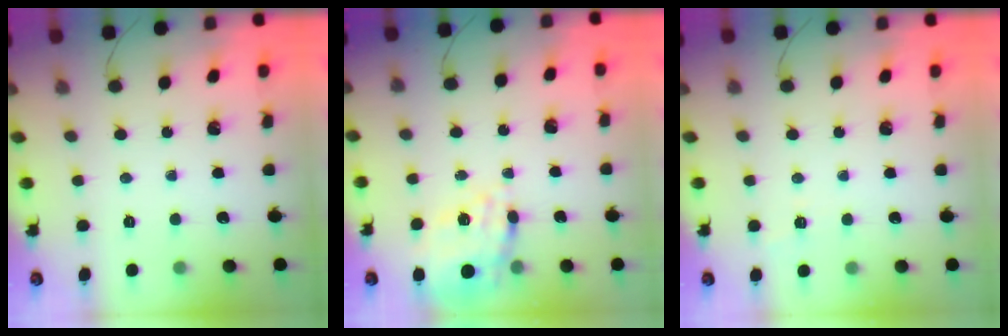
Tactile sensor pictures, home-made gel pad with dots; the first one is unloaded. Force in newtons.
{"total": 11.4, "press": 10.8, "slide": 3.9}
{"total": 1.9, "press": 1.3, "slide": 1.4}